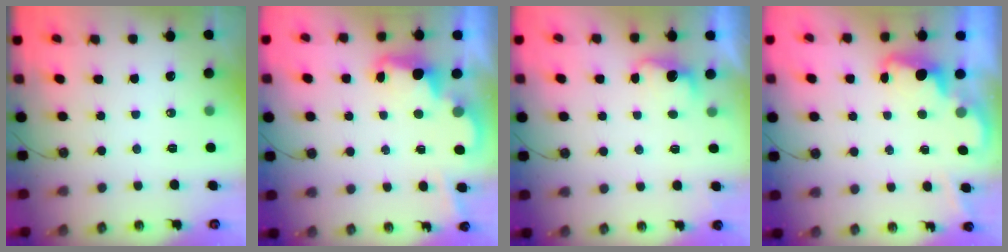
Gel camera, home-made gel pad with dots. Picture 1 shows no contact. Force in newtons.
{"total": 4.0, "press": 4.0, "slide": 0.6}
{"total": 2.8, "press": 2.6, "slide": 1.0}
{"total": 2.1, "press": 2.0, "slide": 0.6}